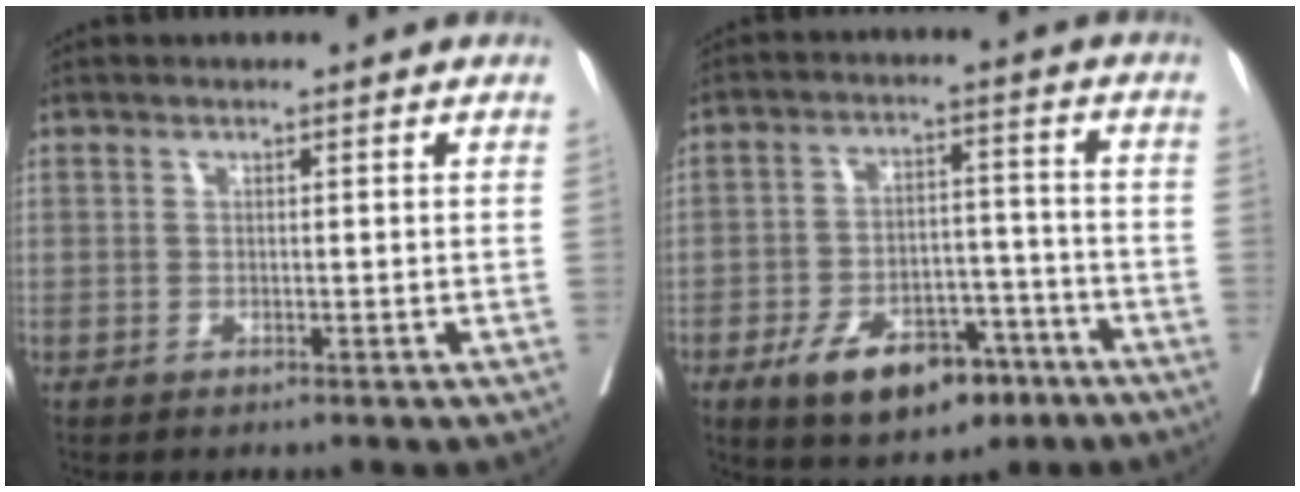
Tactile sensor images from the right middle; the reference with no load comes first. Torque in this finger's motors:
{"motor_torque": [1.14, -1.00, 0.20, 0.10]}